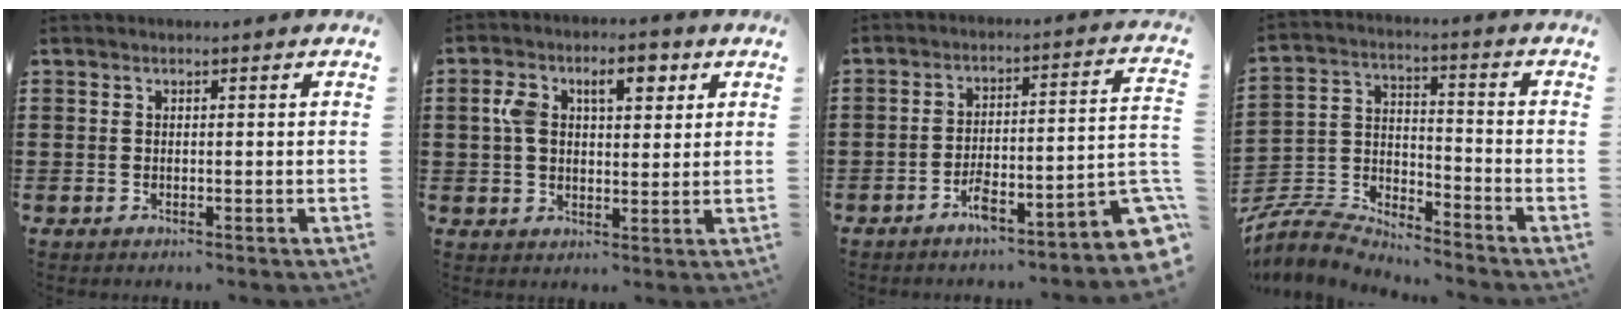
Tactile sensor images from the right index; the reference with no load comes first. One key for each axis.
{"total": 6.8, "fx": 2.4, "fy": 3.8, "fz": 5.1, "tx": -0.089, "ty": 0.008, "tz": 0.032}
{"total": 6.7, "fx": -4.5, "fy": 0.9, "fz": 4.8, "tx": -0.073, "ty": -0.017, "tz": -0.086}
{"total": 6.2, "fx": -5.9, "fy": 1.4, "fz": 1.0, "tx": -0.050, "ty": -0.006, "tz": -0.128}